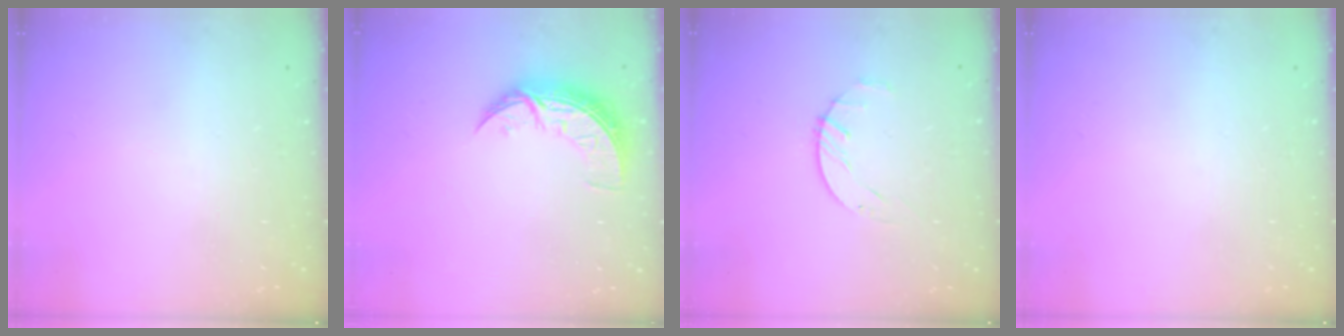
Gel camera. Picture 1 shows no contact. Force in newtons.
{"total": 9.0, "press": 9.0, "slide": 0.5}
{"total": 1.6, "press": 1.6, "slide": 0.3}
{"total": 0.0}